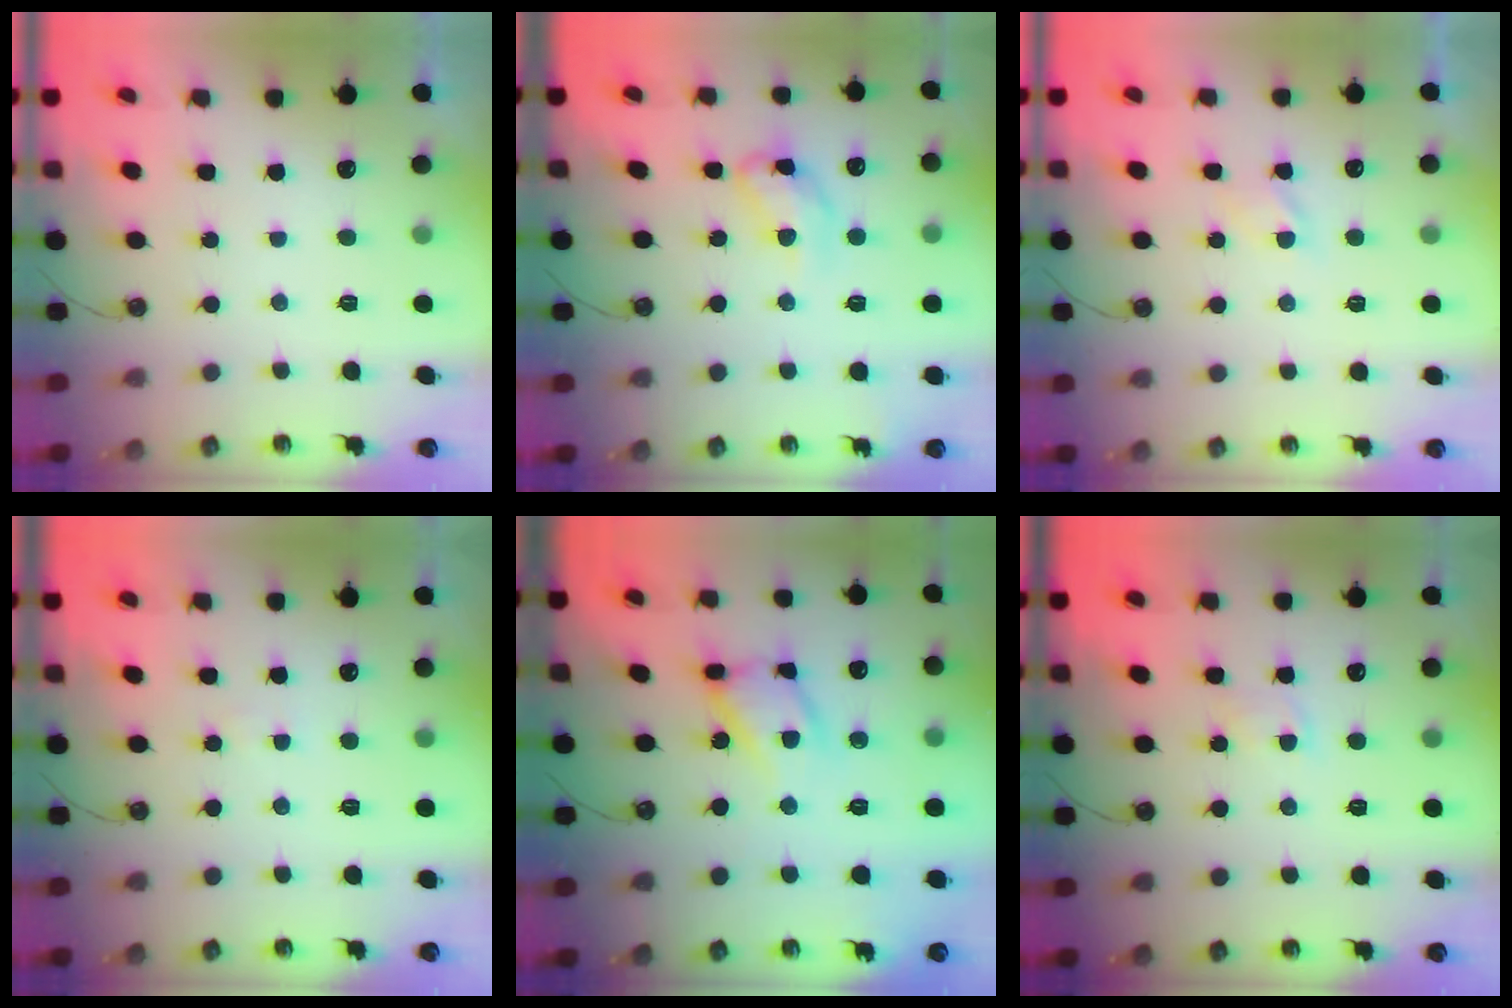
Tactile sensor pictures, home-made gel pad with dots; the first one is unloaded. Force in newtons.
{"total": 12.9, "press": 12.9, "slide": 0.8}
{"total": 2.8, "press": 2.7, "slide": 0.4}
{"total": 0.9, "press": 0.9, "slide": 0.1}
{"total": 13.3, "press": 13.3, "slide": 1.2}
{"total": 3.9, "press": 3.8, "slide": 0.5}